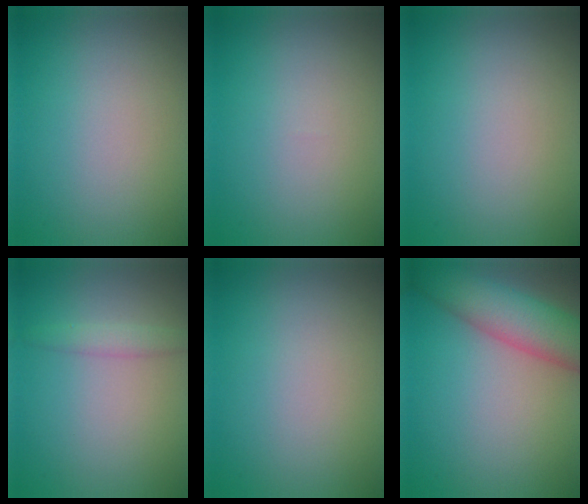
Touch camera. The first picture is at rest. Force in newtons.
{"total": 0.0}
{"total": 0.0}
{"total": 1.5, "press": 1.5, "slide": 0.1}
{"total": 0.0}
{"total": 6.8, "press": 6.8, "slide": 0.4}